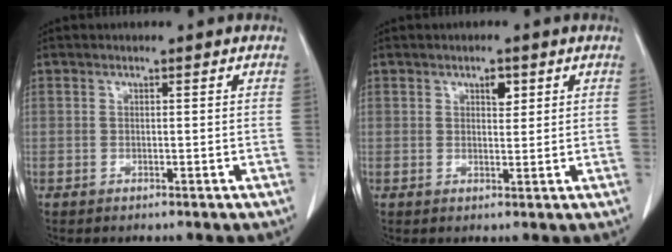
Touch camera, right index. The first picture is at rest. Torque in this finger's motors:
{"motor_torque": [0.00, 0.03, 0.00, 0.00]}